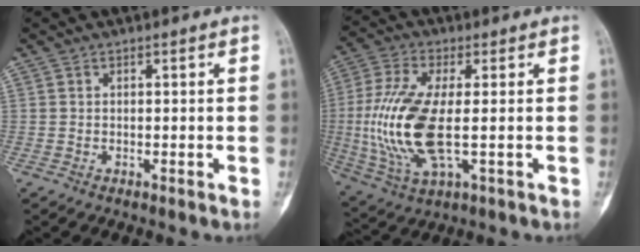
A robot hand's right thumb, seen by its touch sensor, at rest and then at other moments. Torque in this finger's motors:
{"motor_torque": [2.04, 1.30, 1.34, -1.43, 0.42]}